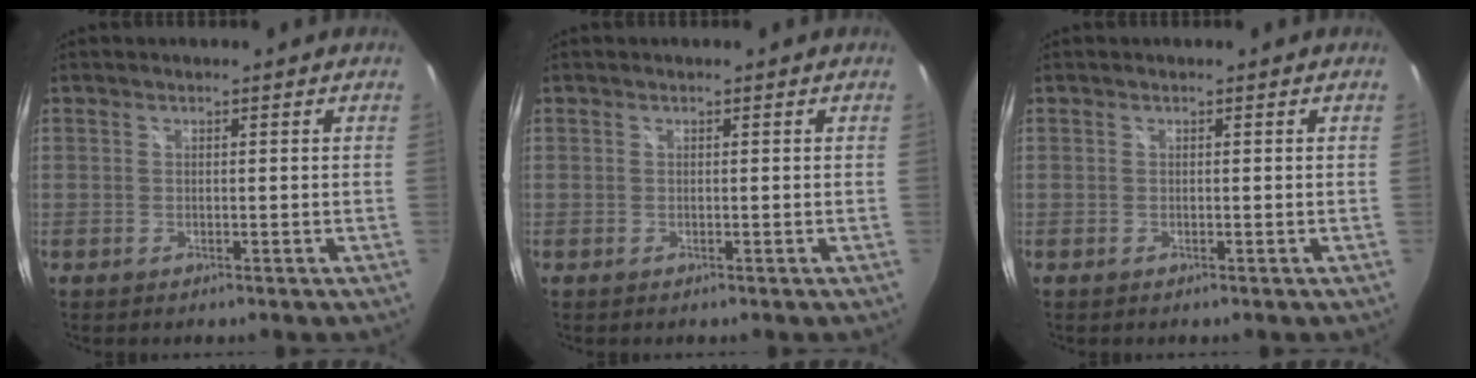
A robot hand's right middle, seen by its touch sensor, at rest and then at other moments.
{"total": 0.0}
{"total": 0.0}